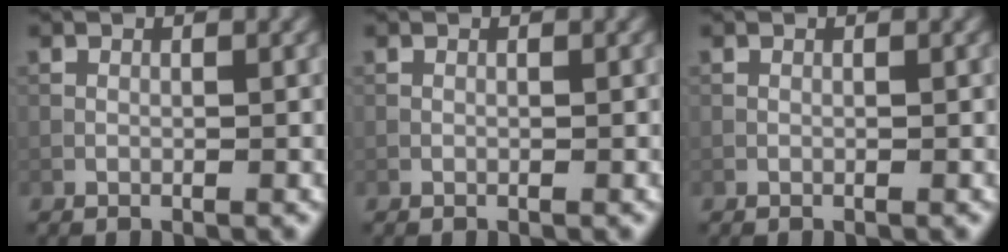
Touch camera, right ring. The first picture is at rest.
{"total": 0.0}
{"total": 0.0}